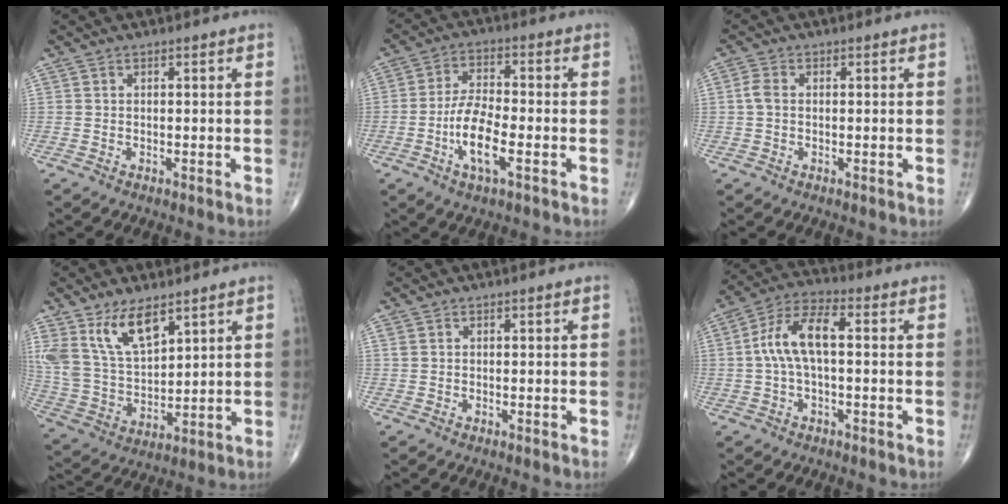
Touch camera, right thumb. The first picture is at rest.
{"total": 9.2, "force": [-3.0, 3.1, 8.1], "torque": [-0.161, 0.014, -0.060]}
{"total": 2.2, "force": [0.0, 1.5, 1.7], "torque": [-0.038, 0.003, -0.004]}
{"total": 12.9, "force": [7.8, 5.9, 8.4], "torque": [-0.152, -0.032, 0.167]}
{"total": 0.5, "force": [0.2, 0.4, 0.3], "torque": [-0.004, 0.007, 0.005]}
{"total": 9.5, "force": [0.3, 4.1, 8.6], "torque": [-0.182, 0.035, 0.001]}